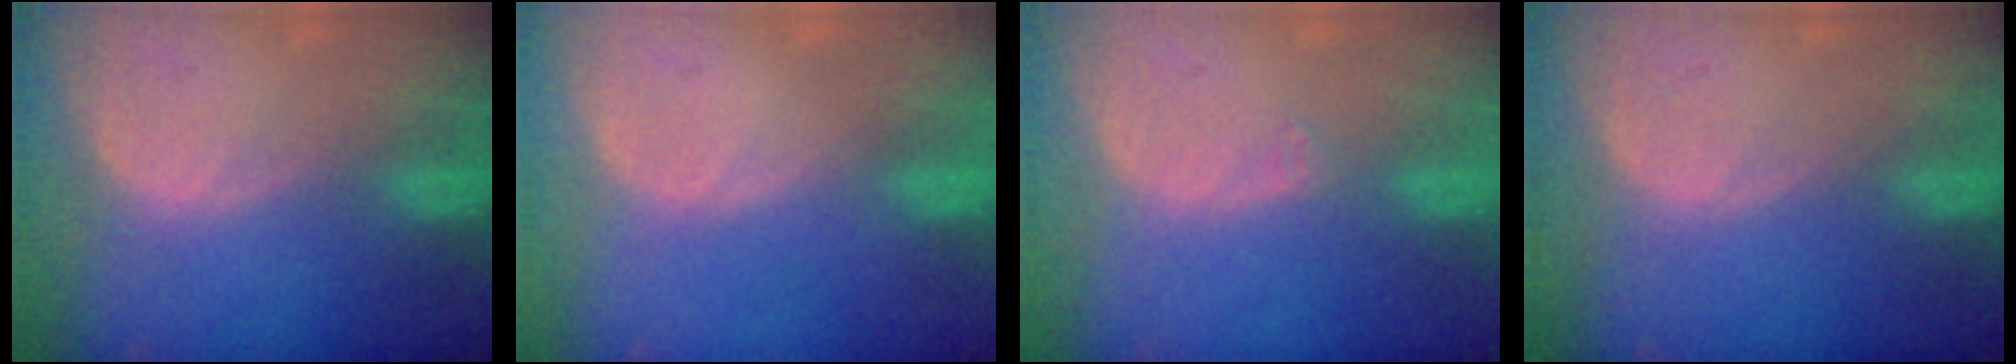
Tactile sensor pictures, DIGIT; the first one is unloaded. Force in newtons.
{"total": 0.0}
{"total": 0.6, "press": 0.5, "slide": 0.2}
{"total": 0.0}